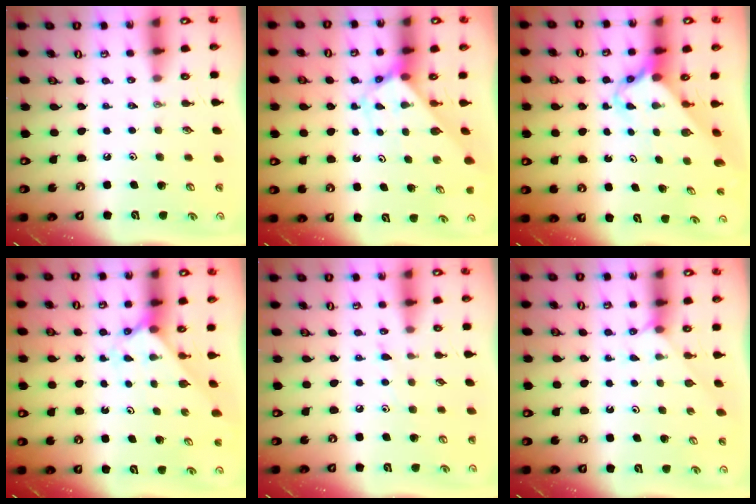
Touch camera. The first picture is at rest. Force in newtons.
{"total": 2.8, "press": 2.8, "slide": 0.1}
{"total": 2.9, "press": 2.9, "slide": 0.2}
{"total": 2.5, "press": 2.5, "slide": 0.2}
{"total": 5.7, "press": 5.6, "slide": 0.6}
{"total": 3.5, "press": 3.5, "slide": 0.4}